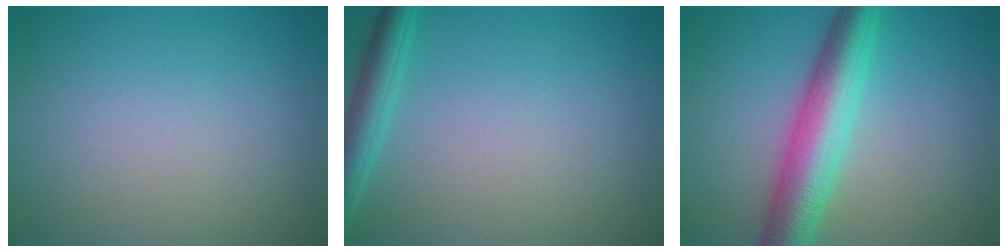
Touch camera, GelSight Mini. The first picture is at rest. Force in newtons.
{"total": 3.0, "press": 3.0, "slide": 0.1}
{"total": 6.9, "press": 6.9, "slide": 0.2}